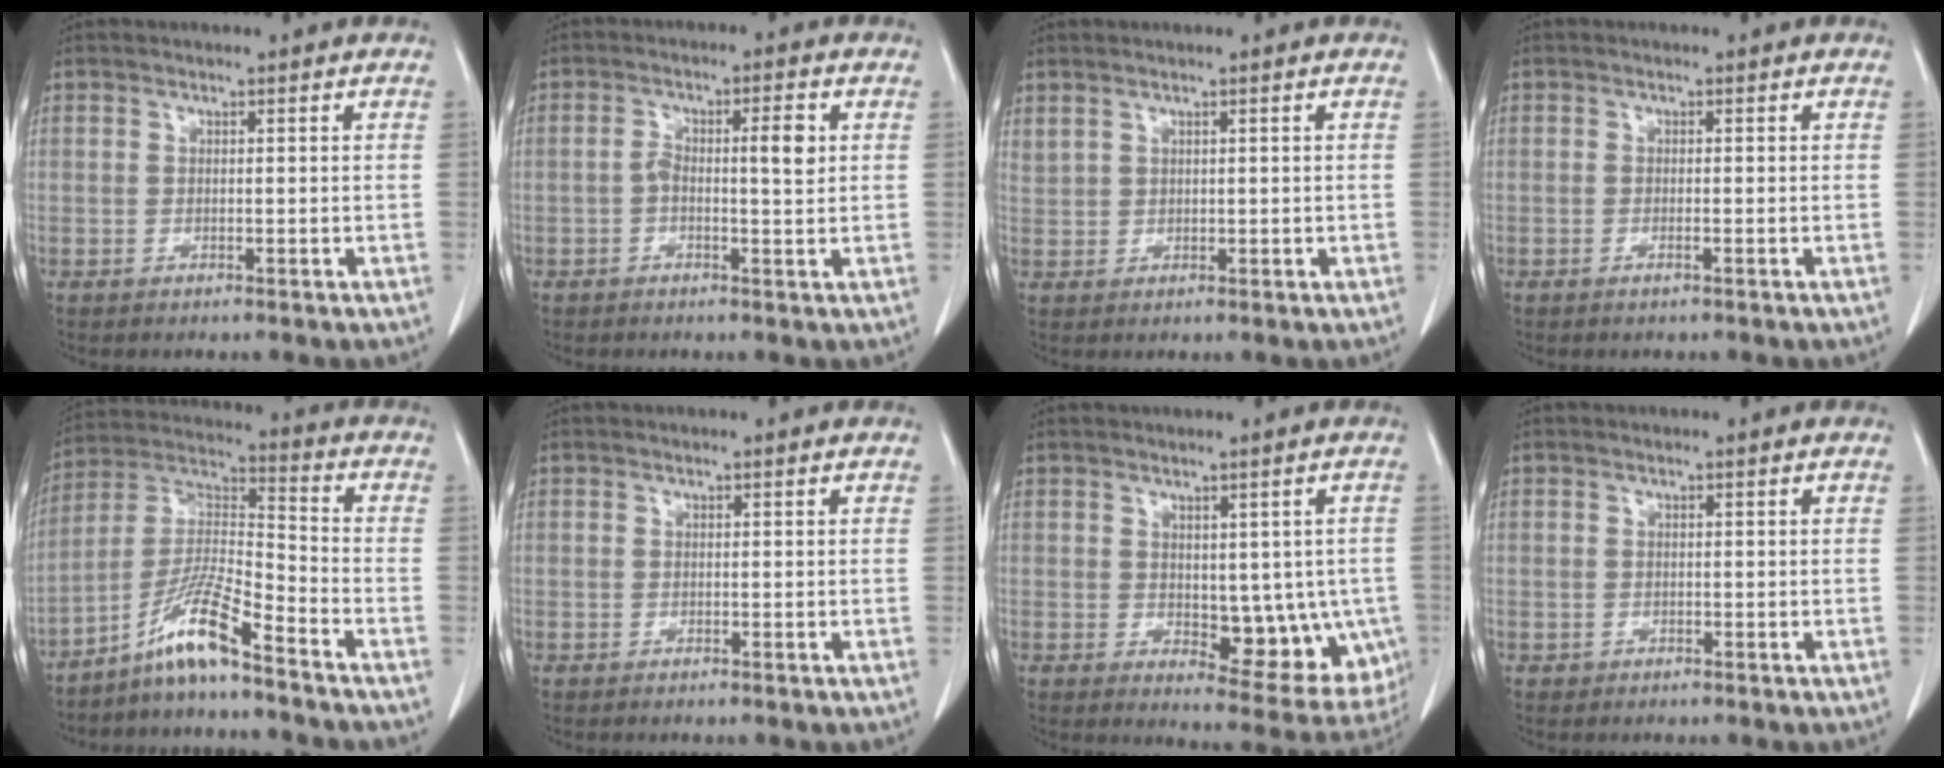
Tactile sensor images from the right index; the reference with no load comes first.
{"total": 4.9, "force": [0.3, 1.1, 4.8], "torque": [-0.082, 0.015, 0.005]}
{"total": 1.6, "force": [1.2, 0.7, 0.6], "torque": [-0.017, 0.008, 0.034]}
{"total": 0.7, "force": [-0.4, 0.0, 0.6], "torque": [-0.013, -0.001, -0.005]}
{"total": 10.1, "force": [-7.3, -0.1, 6.9], "torque": [-0.144, -0.003, -0.142]}
{"total": 0.0}
{"total": 10.6, "force": [-1.3, 5.4, 9.1], "torque": [-0.088, -0.004, -0.002]}
{"total": 0.7, "force": [-0.3, 0.6, -0.1], "torque": [-0.004, 0.005, -0.007]}